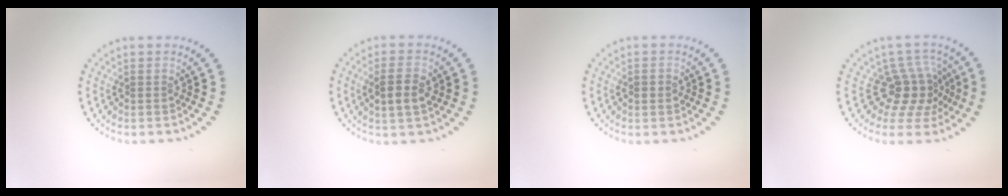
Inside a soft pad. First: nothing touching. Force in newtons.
{"total": 2.8, "press": 2.8, "slide": 0.4}
{"total": 1.1, "press": 1.1, "slide": 0.2}
{"total": 4.0, "press": 2.8, "slide": 2.8}